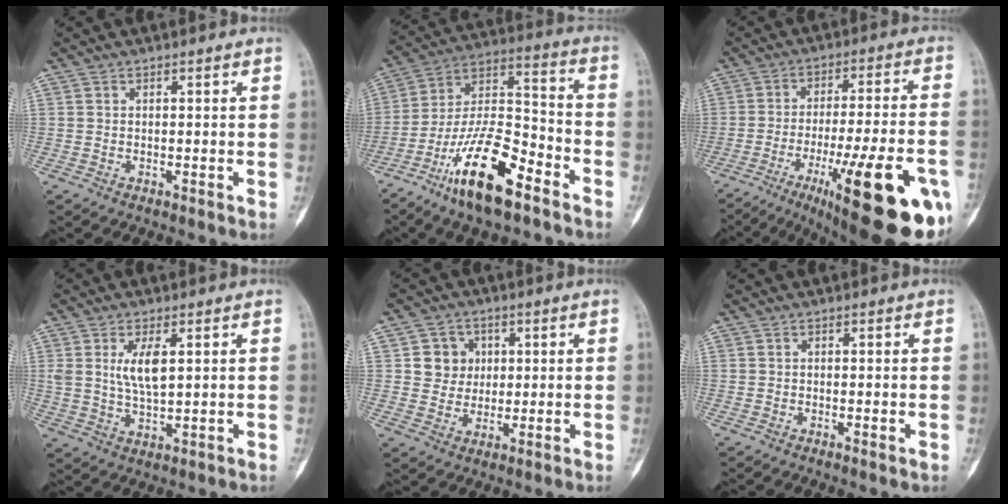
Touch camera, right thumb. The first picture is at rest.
{"total": 18.5, "force": [-11.1, 6.3, 13.5], "torque": [-0.238, 0.076, -0.203]}
{"total": 26.2, "force": [-11.6, 5.8, 22.8], "torque": [-0.269, 0.034, -0.161]}
{"total": 6.5, "force": [2.0, 2.6, 5.6], "torque": [-0.105, -0.013, 0.047]}
{"total": 6.4, "force": [1.5, 6.0, 1.7], "torque": [0.008, 0.002, 0.022]}
{"total": 0.7, "force": [-0.2, 0.2, 0.6], "torque": [-0.009, -0.002, -0.003]}